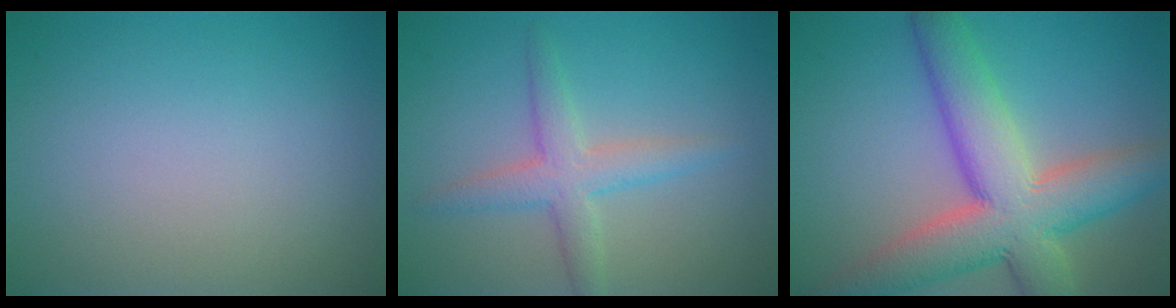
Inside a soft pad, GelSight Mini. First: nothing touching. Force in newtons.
{"total": 3.3, "press": 3.3, "slide": 0.0}
{"total": 9.7, "press": 9.6, "slide": 0.7}